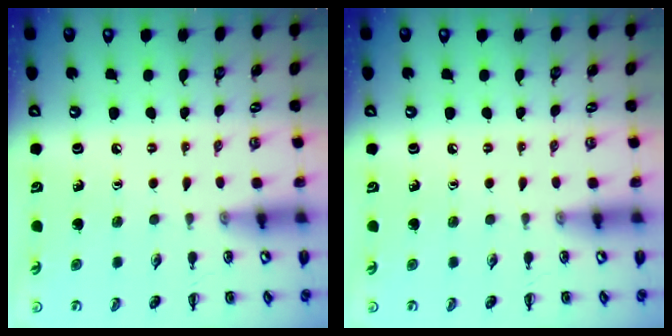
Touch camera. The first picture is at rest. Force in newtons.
{"total": 0.0}